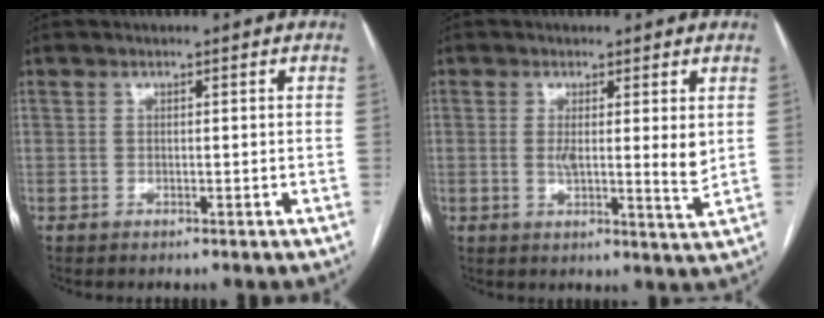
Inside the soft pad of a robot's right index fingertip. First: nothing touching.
{"total": 5.5, "force": [0.9, 0.9, 5.4], "torque": [-0.084, -0.013, 0.012]}